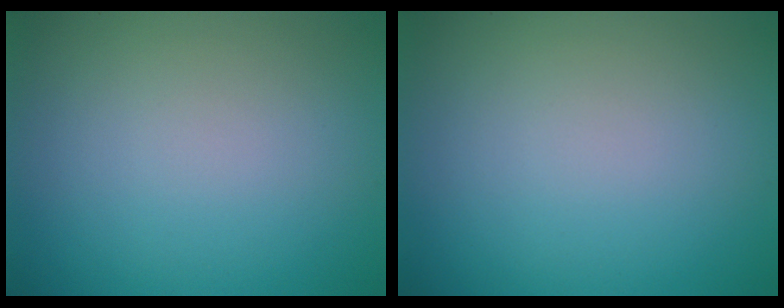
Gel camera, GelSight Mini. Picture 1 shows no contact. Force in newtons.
{"total": 0.0}